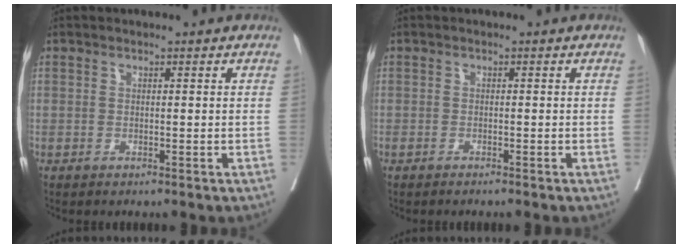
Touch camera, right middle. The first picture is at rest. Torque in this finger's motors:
{"motor_torque": [-0.10, -0.03, 0.04, 0.00]}